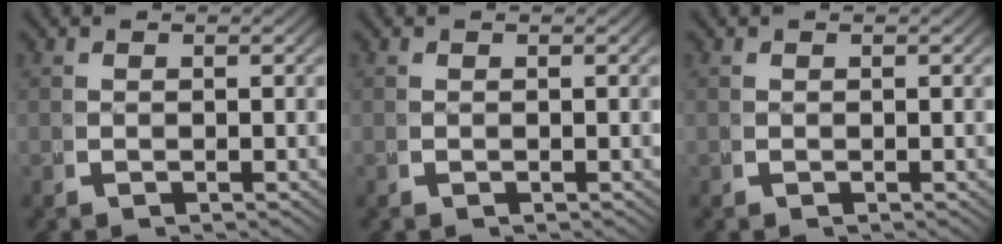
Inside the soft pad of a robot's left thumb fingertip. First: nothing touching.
{"total": 0.0}
{"total": 0.0}